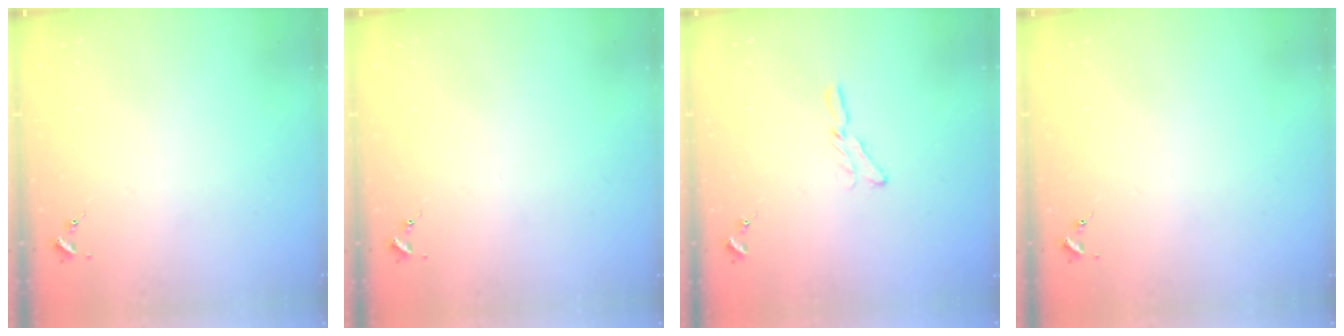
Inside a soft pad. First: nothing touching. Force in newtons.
{"total": 0.0}
{"total": 4.7, "press": 4.7, "slide": 0.5}
{"total": 0.0}